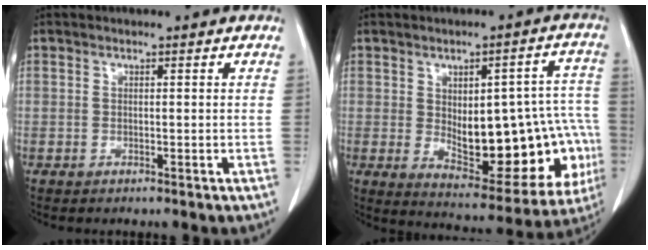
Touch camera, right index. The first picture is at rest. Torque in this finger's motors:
{"motor_torque": [1.25, -0.77, 0.59, 0.09]}